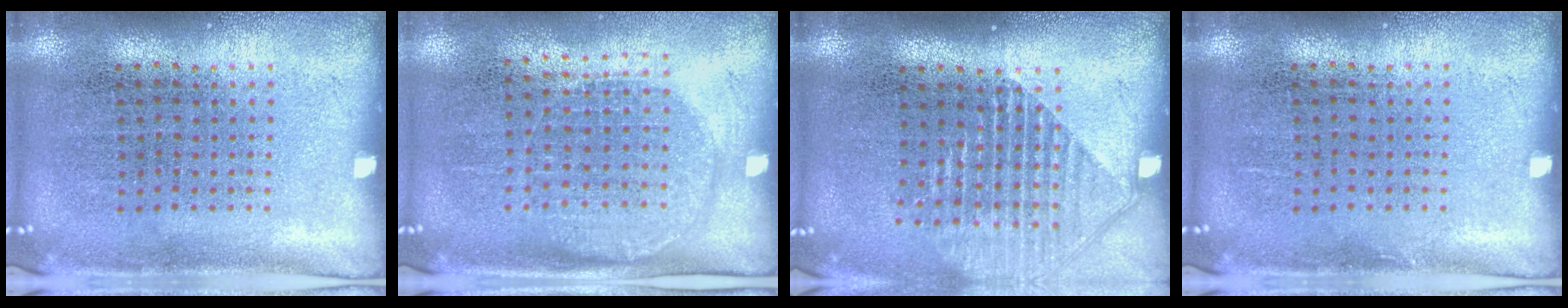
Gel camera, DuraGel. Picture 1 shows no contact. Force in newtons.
{"total": 1.3, "press": 1.2, "slide": 0.5}
{"total": 1.7, "press": 1.5, "slide": 0.7}
{"total": 0.0}